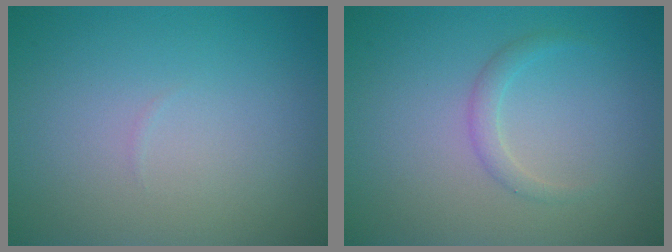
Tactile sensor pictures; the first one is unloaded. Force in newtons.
{"total": 1.2, "press": 1.2, "slide": 0.0}